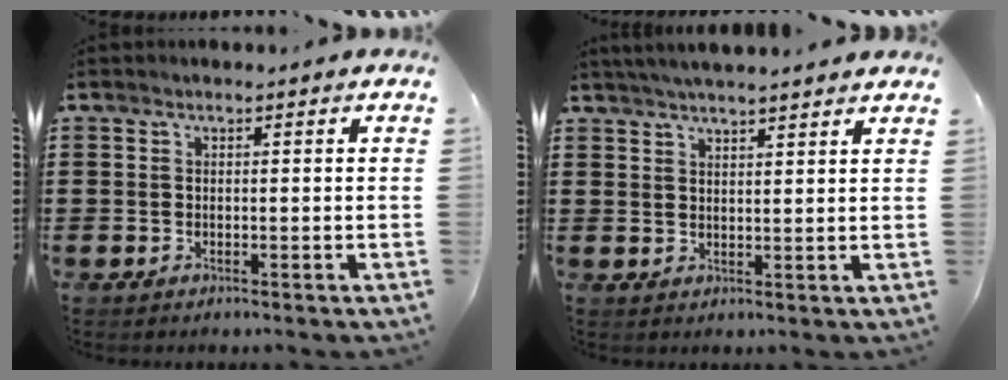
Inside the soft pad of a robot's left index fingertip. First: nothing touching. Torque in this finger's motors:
{"motor_torque": [1.56, -0.58, 0.77, 0.09]}